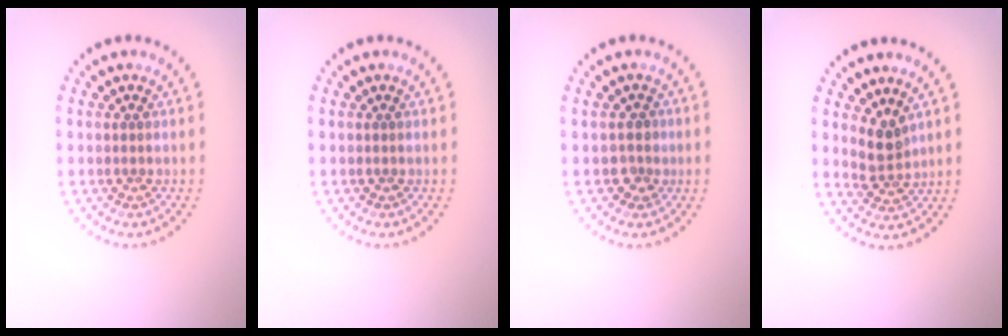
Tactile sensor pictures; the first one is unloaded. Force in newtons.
{"total": 0.0}
{"total": 1.6, "press": 1.3, "slide": 0.9}
{"total": 2.4, "press": 1.9, "slide": 1.5}